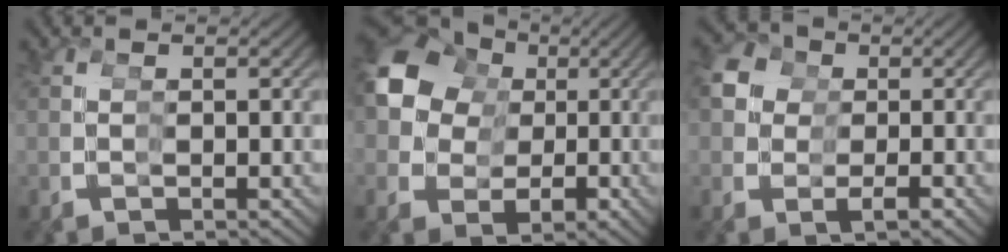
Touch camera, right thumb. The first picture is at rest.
{"total": 12.0, "force": [2.2, 9.7, 6.7], "torque": [-0.136, -0.021, 0.044]}
{"total": 5.5, "force": [0.9, 4.9, 2.4], "torque": [-0.049, -0.023, 0.021]}